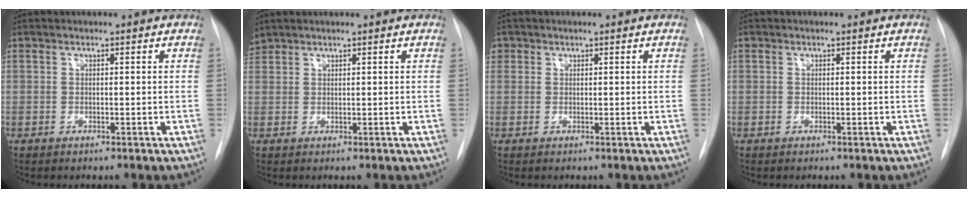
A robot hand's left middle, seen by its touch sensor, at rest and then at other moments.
{"total": 1.8, "force": [1.7, 0.5, -0.1], "torque": [-0.003, 0.014, 0.037]}
{"total": 1.3, "force": [0.6, 1.2, 0.2], "torque": [0.008, 0.008, 0.007]}
{"total": 0.0}